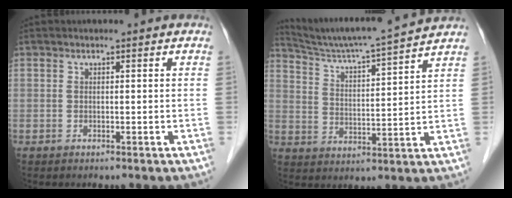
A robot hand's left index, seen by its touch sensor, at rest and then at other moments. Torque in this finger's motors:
{"motor_torque": [0.57, -0.71, 0.00, 0.01]}